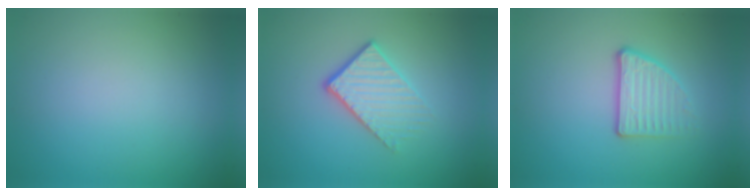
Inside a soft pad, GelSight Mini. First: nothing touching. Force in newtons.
{"total": 3.9, "press": 2.6, "slide": 3.0}
{"total": 3.0, "press": 2.3, "slide": 1.9}